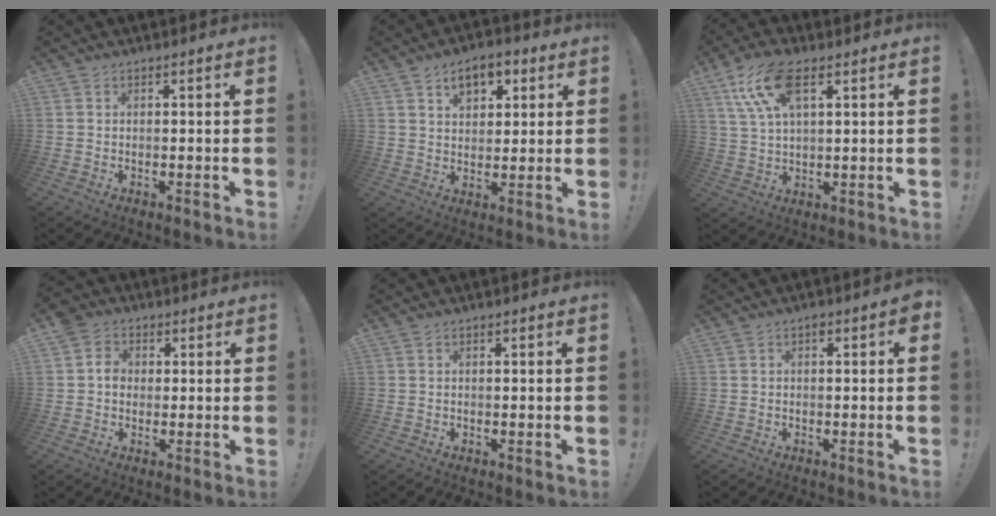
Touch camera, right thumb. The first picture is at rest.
{"total": 8.4, "force": [4.2, 5.6, 4.5], "torque": [-0.061, -0.010, 0.077]}
{"total": 12.4, "force": [5.6, 5.4, 9.6], "torque": [-0.193, -0.012, 0.105]}
{"total": 5.9, "force": [0.5, 5.4, 2.4], "torque": [-0.025, 0.006, 0.009]}
{"total": 0.0}
{"total": 0.9, "force": [0.2, 0.1, 0.9], "torque": [-0.012, -0.001, 0.001]}